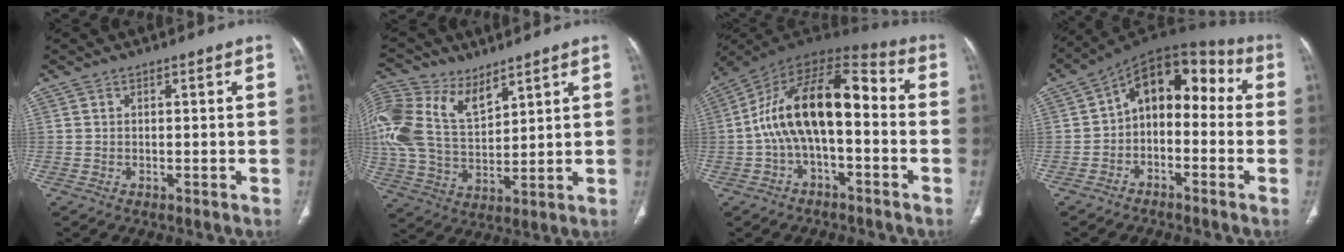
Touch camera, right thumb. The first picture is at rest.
{"total": 17.9, "force": [9.2, 10.1, 11.6], "torque": [-0.262, -0.013, 0.185]}
{"total": 17.4, "force": [-1.2, 8.5, 15.1], "torque": [-0.252, 0.059, -0.029]}
{"total": 12.6, "force": [-0.8, 8.3, 9.4], "torque": [-0.098, 0.058, -0.031]}